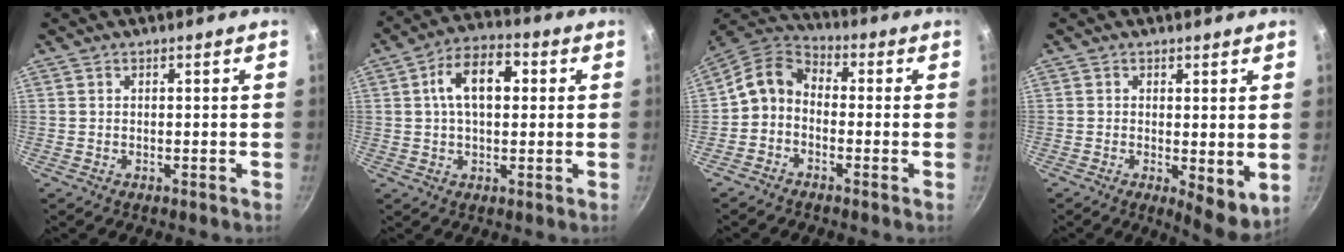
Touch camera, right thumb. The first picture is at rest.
{"total": 10.9, "force": [2.0, 6.4, 8.6], "torque": [-0.118, 0.020, 0.023]}
{"total": 7.9, "force": [-1.8, 5.9, 4.9], "torque": [-0.090, 0.044, -0.058]}
{"total": 6.5, "force": [-0.2, 2.7, 6.0], "torque": [-0.076, -0.019, 0.000]}